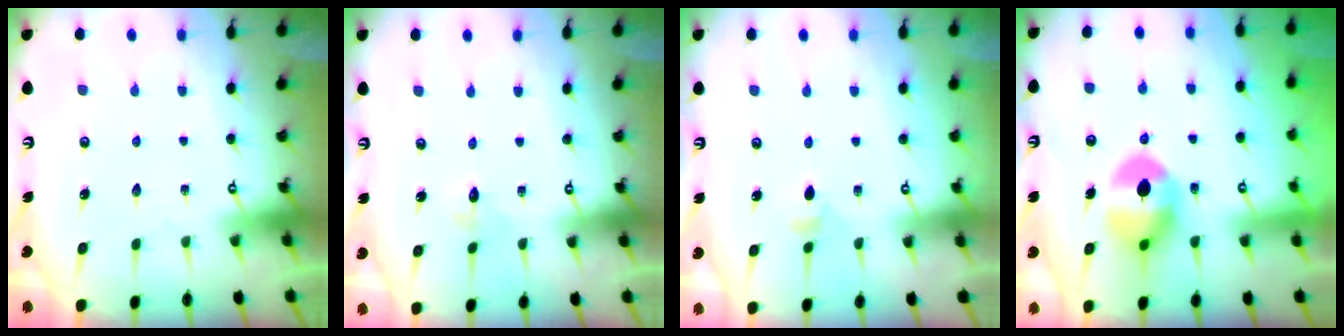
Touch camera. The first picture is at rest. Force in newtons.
{"total": 2.6, "press": 2.6, "slide": 0.3}
{"total": 3.7, "press": 3.6, "slide": 0.8}
{"total": 10.5, "press": 10.5, "slide": 0.6}